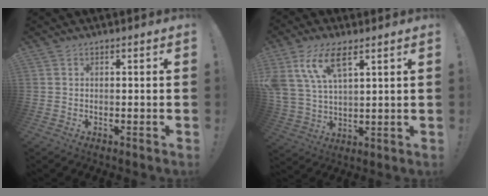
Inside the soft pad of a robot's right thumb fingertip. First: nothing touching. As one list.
[{"total": 12.1, "force": [6.8, 5.2, 8.6], "torque": [-0.183, -0.018, 0.126]}]